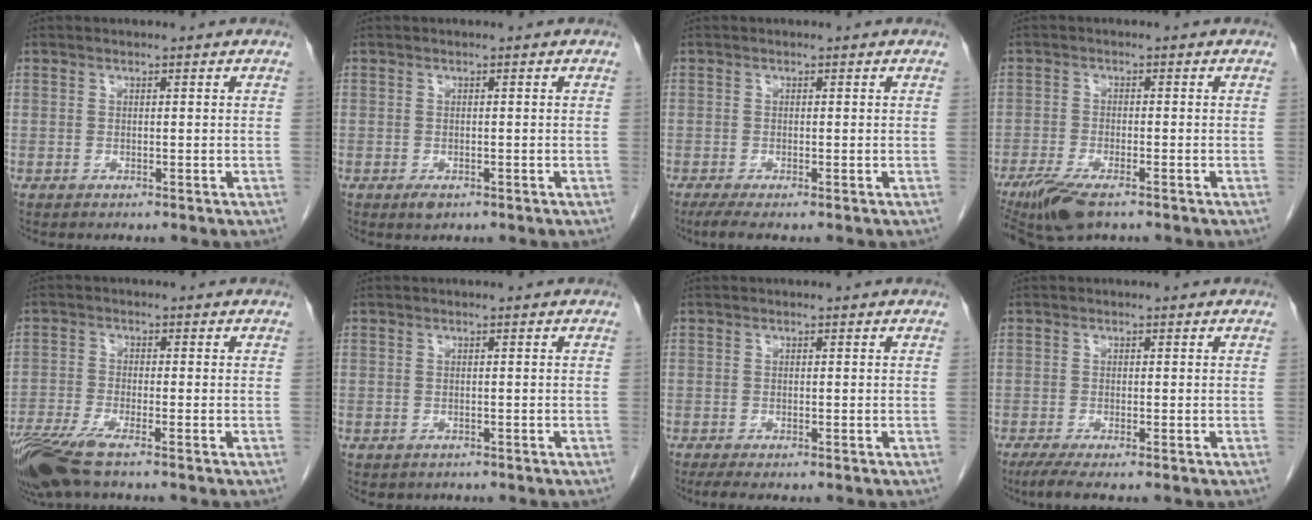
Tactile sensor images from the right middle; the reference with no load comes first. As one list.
[{"total": 1.4, "force": [-0.8, 0.7, 0.9], "torque": [-0.016, -0.001, -0.007]}, {"total": 2.6, "force": [-1.8, 0.2, 1.9], "torque": [-0.040, -0.011, -0.034]}, {"total": 7.0, "force": [-4.7, 1.9, 4.8], "torque": [-0.090, -0.016, -0.080]}, {"total": 8.1, "force": [-5.8, 0.9, 5.6], "torque": [-0.111, -0.018, -0.112]}, {"total": 2.0, "force": [-1.7, 0.8, 0.7], "torque": [-0.016, -0.005, -0.019]}, {"total": 2.4, "force": [-1.8, 0.4, 1.6], "torque": [-0.028, -0.010, -0.028]}, {"total": 3.2, "force": [-2.1, 0.1, 2.3], "torque": [-0.048, -0.013, -0.042]}]